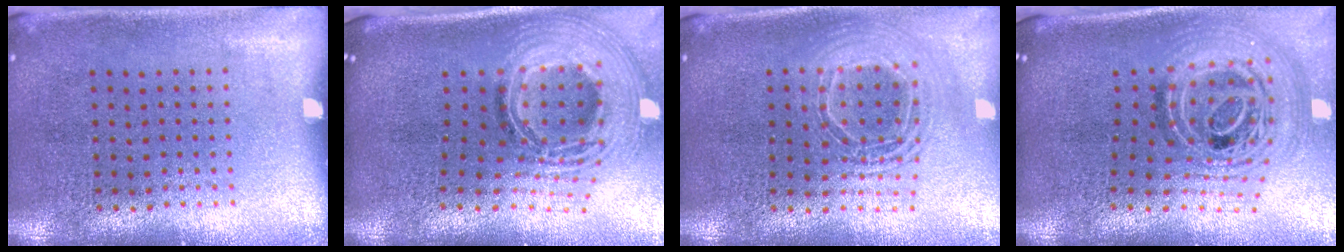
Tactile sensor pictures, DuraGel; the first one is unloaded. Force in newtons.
{"total": 2.9, "press": 2.0, "slide": 2.1}
{"total": 1.8, "press": 1.5, "slide": 1.1}
{"total": 2.1, "press": 1.6, "slide": 1.4}